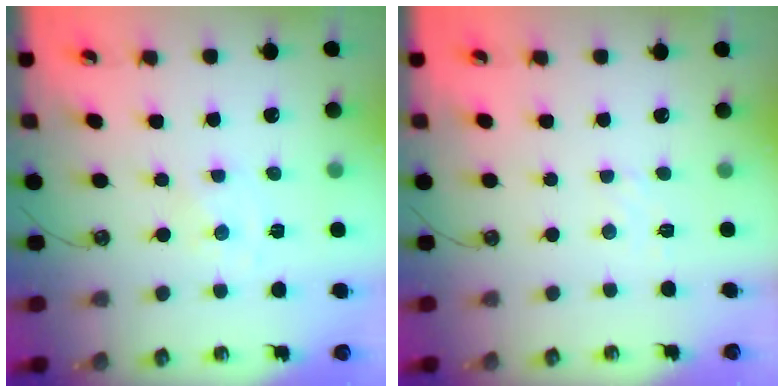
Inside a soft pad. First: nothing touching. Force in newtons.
{"total": 4.1, "press": 4.1, "slide": 0.5}